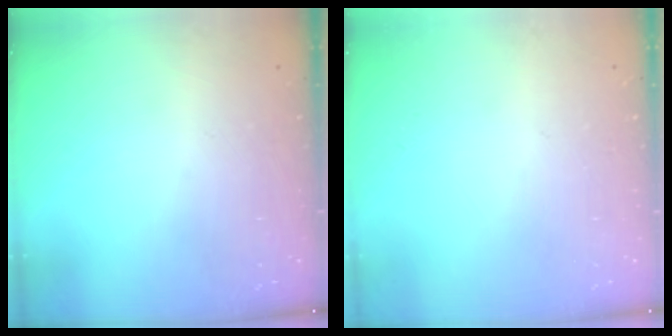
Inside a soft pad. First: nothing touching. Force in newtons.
{"total": 0.0}